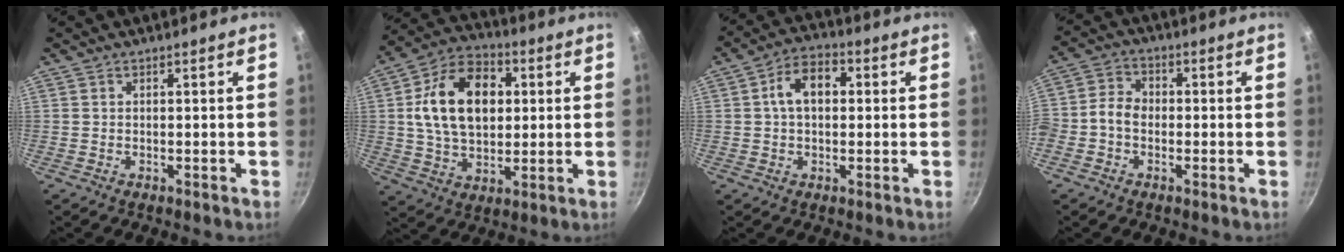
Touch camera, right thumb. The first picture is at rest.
{"total": 17.4, "force": [2.9, 11.8, 12.5], "torque": [-0.185, 0.011, 0.042]}
{"total": 8.1, "force": [1.1, 5.3, 6.0], "torque": [-0.077, 0.022, 0.007]}
{"total": 5.5, "force": [-1.2, 4.4, 3.0], "torque": [-0.038, 0.020, -0.038]}